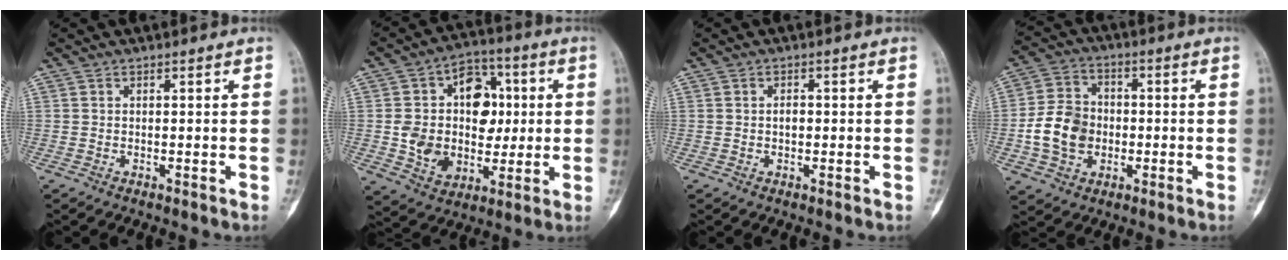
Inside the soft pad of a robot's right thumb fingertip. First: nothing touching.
{"total": 17.0, "force": [1.4, 12.8, 11.1], "torque": [-0.122, 0.019, 0.032]}
{"total": 1.2, "force": [-0.1, 0.8, 0.9], "torque": [-0.007, 0.002, -0.003]}
{"total": 11.0, "force": [-1.8, 8.8, 6.3], "torque": [-0.097, 0.018, -0.036]}